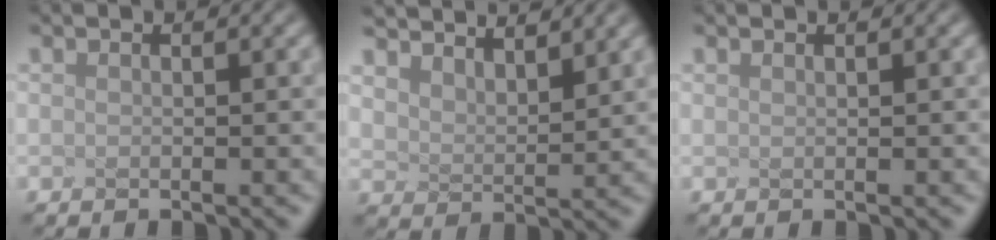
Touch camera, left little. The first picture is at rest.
{"total": 5.2, "force": [4.9, 0.8, 1.5], "torque": [-0.041, 0.007, 0.088]}
{"total": 0.6, "force": [0.5, 0.2, 0.3], "torque": [0.001, 0.009, 0.002]}